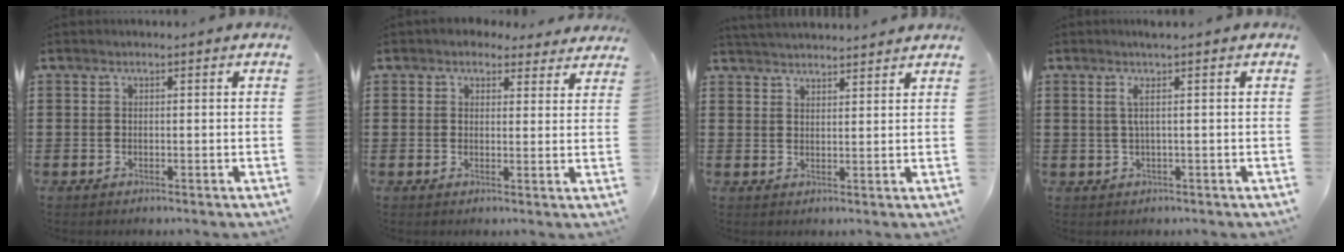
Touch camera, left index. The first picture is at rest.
{"total": 3.2, "force": [2.8, 1.5, 0.6], "torque": [-0.015, -0.005, 0.050]}
{"total": 2.8, "force": [2.8, -0.1, 0.0], "torque": [-0.010, -0.007, 0.053]}
{"total": 2.5, "force": [0.4, -0.5, 2.4], "torque": [-0.045, -0.006, 0.005]}